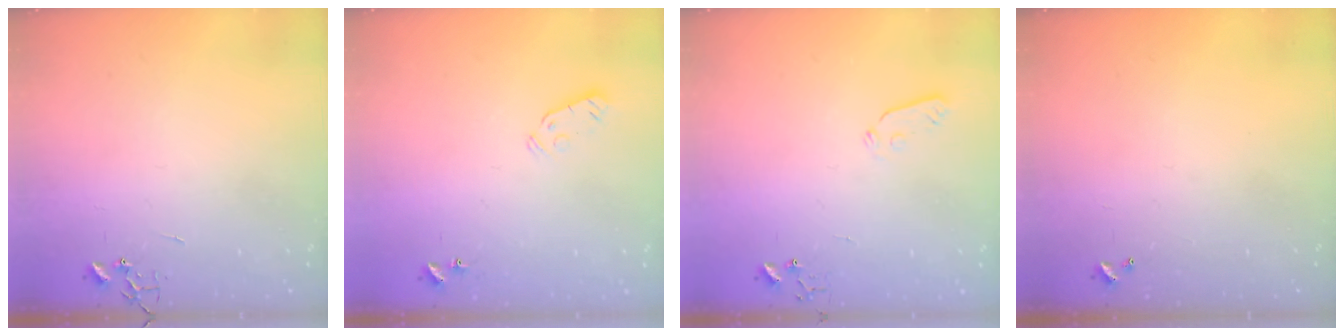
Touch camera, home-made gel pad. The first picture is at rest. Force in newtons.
{"total": 3.7, "press": 3.6, "slide": 0.6}
{"total": 3.5, "press": 3.3, "slide": 1.0}
{"total": 0.0}